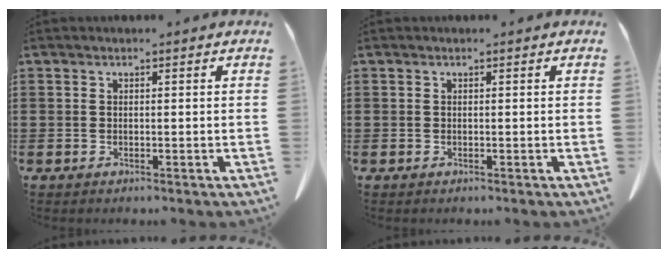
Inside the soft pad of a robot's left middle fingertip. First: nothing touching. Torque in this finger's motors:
{"motor_torque": [0.00, 0.00, 0.00, 0.00]}